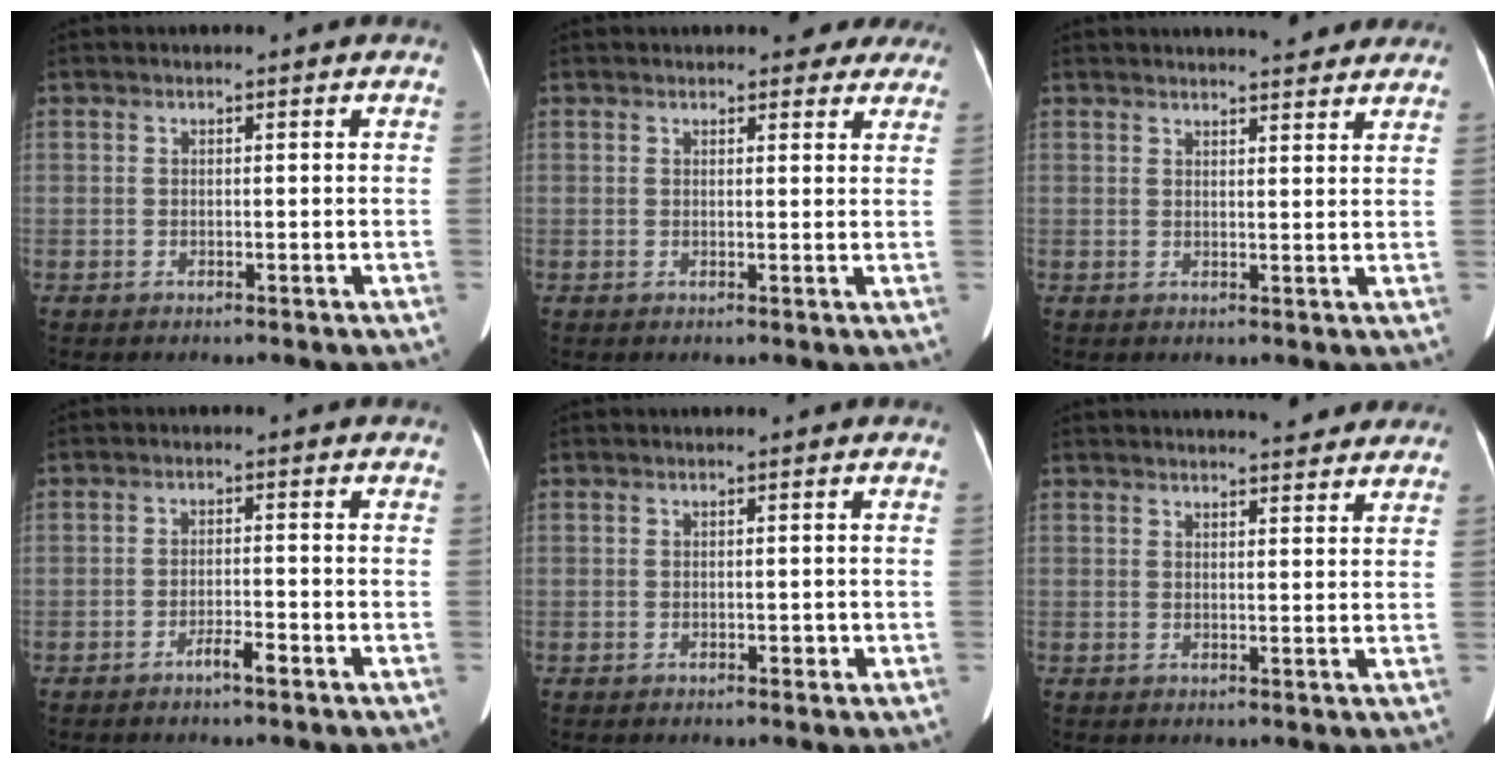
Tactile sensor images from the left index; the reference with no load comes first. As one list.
[{"total": 4.9, "force": [4.3, 1.9, 1.4], "torque": [0.001, 0.006, 0.041]}, {"total": 7.5, "force": [6.7, 1.3, 3.0], "torque": [-0.034, 0.009, 0.076]}, {"total": 2.4, "force": [-1.7, 0.2, 1.7], "torque": [-0.031, 0.001, -0.030]}, {"total": 0.7, "force": [-0.3, 0.5, 0.5], "torque": [-0.005, 0.002, -0.004]}, {"total": 7.7, "force": [6.9, 1.4, 3.1], "torque": [-0.034, 0.009, 0.077]}]